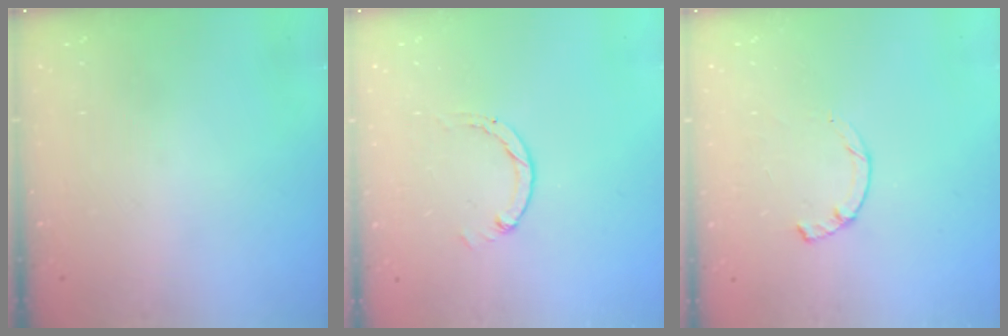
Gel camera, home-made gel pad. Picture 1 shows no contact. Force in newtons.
{"total": 1.3, "press": 1.2, "slide": 0.2}
{"total": 2.3, "press": 2.3, "slide": 0.4}